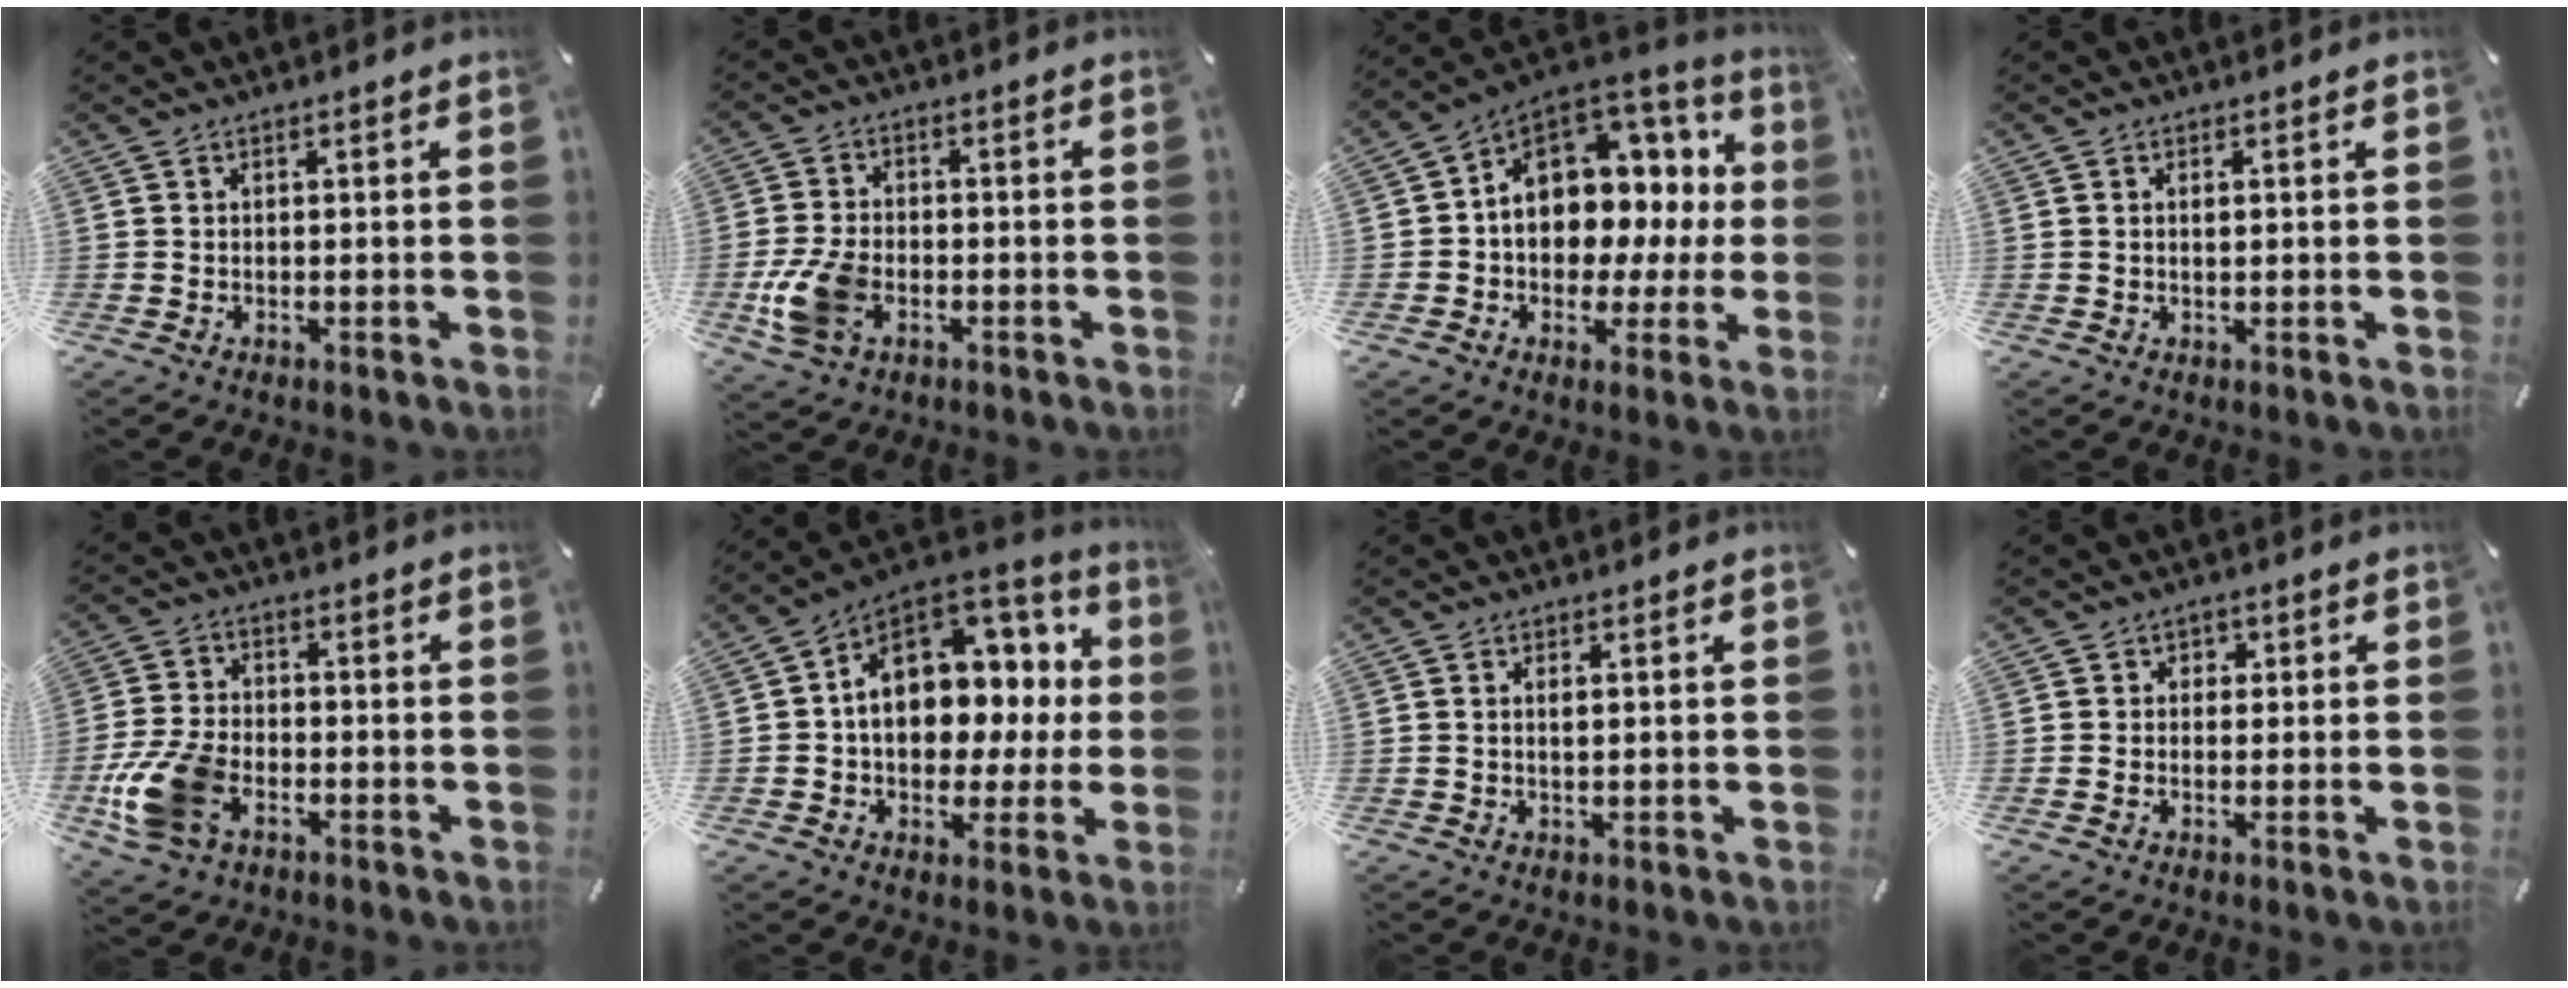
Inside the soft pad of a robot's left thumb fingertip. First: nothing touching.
{"total": 9.9, "force": [-3.2, 6.5, 6.7], "torque": [-0.147, 0.008, -0.055]}
{"total": 11.2, "force": [3.0, 8.8, 6.2], "torque": [-0.091, -0.041, 0.055]}
{"total": 1.0, "force": [0.2, 0.5, 0.8], "torque": [-0.016, 0.003, 0.003]}
{"total": 12.2, "force": [-4.8, 7.9, 8.0], "torque": [-0.176, 0.012, -0.084]}
{"total": 14.0, "force": [2.6, 10.4, 9.0], "torque": [-0.126, -0.020, 0.052]}
{"total": 1.3, "force": [0.3, 0.6, 1.1], "torque": [-0.023, 0.002, 0.004]}
{"total": 2.2, "force": [-0.3, 2.0, 1.0], "torque": [-0.003, 0.001, -0.013]}